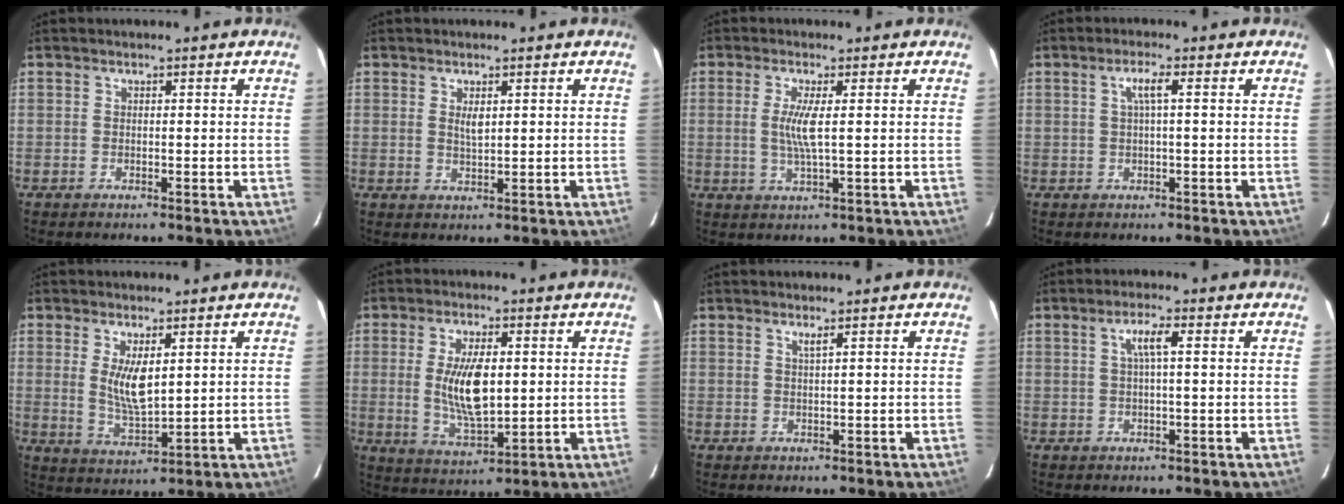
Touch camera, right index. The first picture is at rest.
{"total": 2.2, "force": [0.8, 0.8, 1.9], "torque": [-0.033, -0.002, 0.014]}
{"total": 4.5, "force": [0.5, 0.1, 4.5], "torque": [-0.091, -0.007, 0.006]}
{"total": 2.8, "force": [0.5, -0.1, 2.7], "torque": [-0.051, 0.005, 0.006]}
{"total": 7.0, "force": [1.8, 2.6, 6.3], "torque": [-0.112, -0.013, 0.043]}
{"total": 10.7, "force": [0.6, 4.5, 9.7], "torque": [-0.183, -0.008, 0.018]}
{"total": 1.0, "force": [0.6, -0.3, 0.8], "torque": [-0.012, -0.002, 0.009]}
{"total": 3.6, "force": [0.8, 0.3, 3.5], "torque": [-0.065, 0.005, 0.014]}